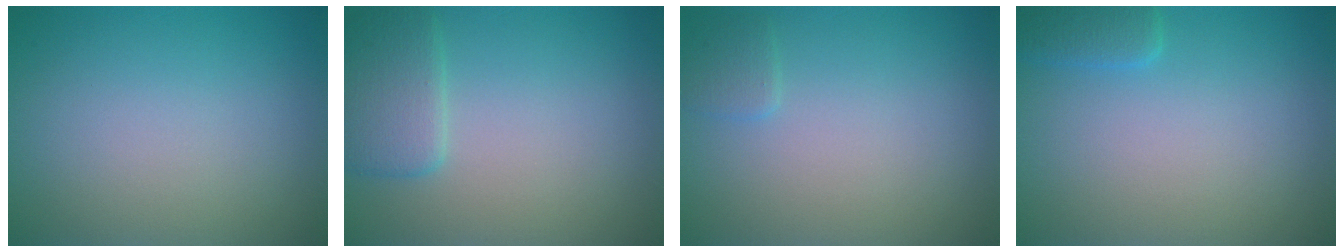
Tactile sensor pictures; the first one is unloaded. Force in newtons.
{"total": 2.9, "press": 2.9, "slide": 0.1}
{"total": 0.9, "press": 0.9, "slide": 0.1}
{"total": 1.6, "press": 1.6, "slide": 0.1}